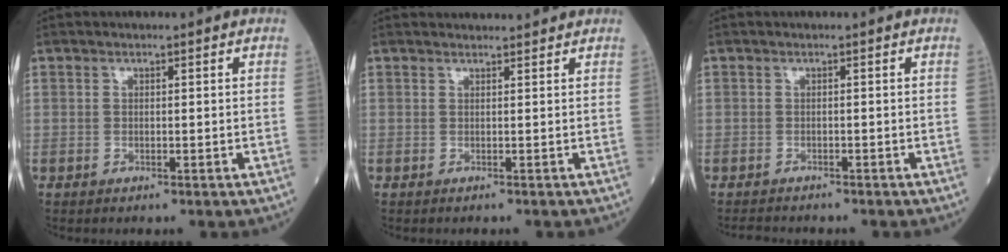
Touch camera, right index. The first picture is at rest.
{"total": 2.7, "force": [2.6, 0.5, 0.6], "torque": [-0.024, 0.018, 0.024]}
{"total": 1.8, "force": [-1.7, 0.6, 0.0], "torque": [-0.008, -0.006, -0.028]}